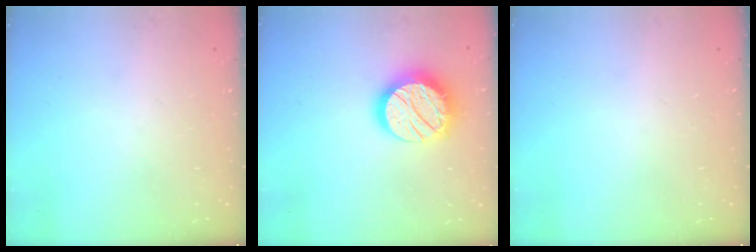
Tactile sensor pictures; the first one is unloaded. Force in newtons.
{"total": 16.2, "press": 16.2, "slide": 1.0}
{"total": 0.0}